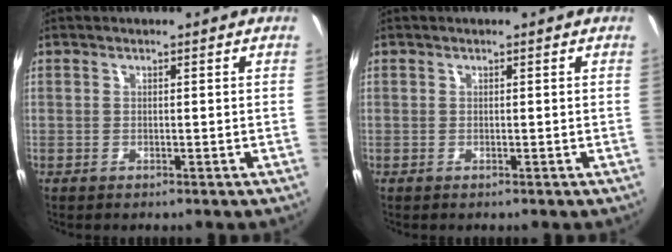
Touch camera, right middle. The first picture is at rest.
{"total": 0.0}